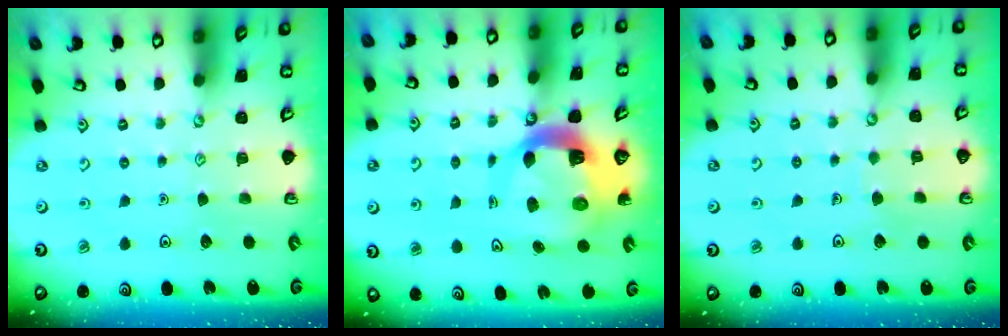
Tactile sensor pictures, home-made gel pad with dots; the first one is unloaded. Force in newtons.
{"total": 10.6, "press": 10.5, "slide": 1.3}
{"total": 2.2, "press": 2.2, "slide": 0.1}